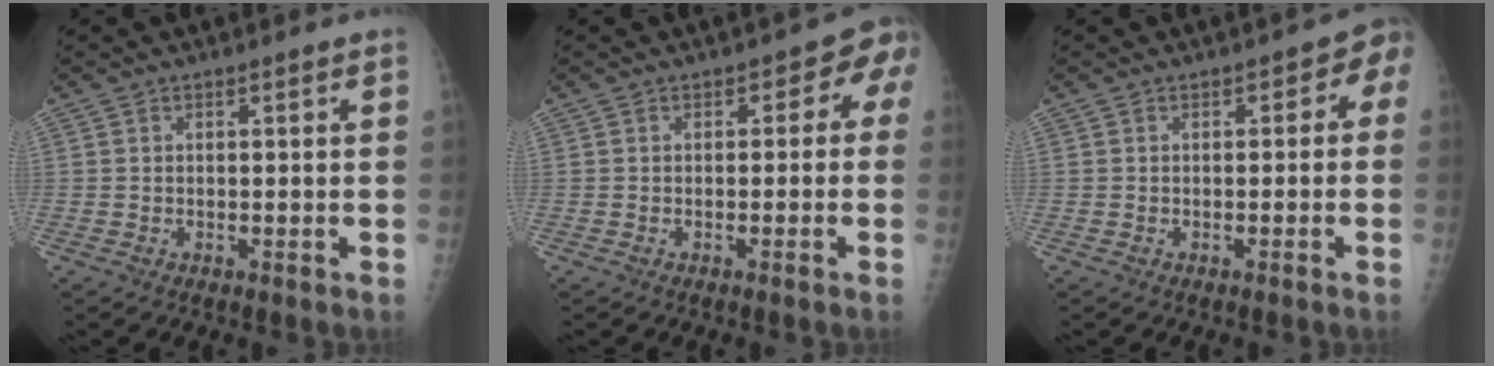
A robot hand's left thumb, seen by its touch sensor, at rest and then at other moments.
{"total": 3.6, "force": [-0.4, 2.8, 2.3], "torque": [0.009, 0.016, -0.016]}
{"total": 3.1, "force": [-0.7, 2.3, 1.9], "torque": [0.006, 0.019, -0.017]}